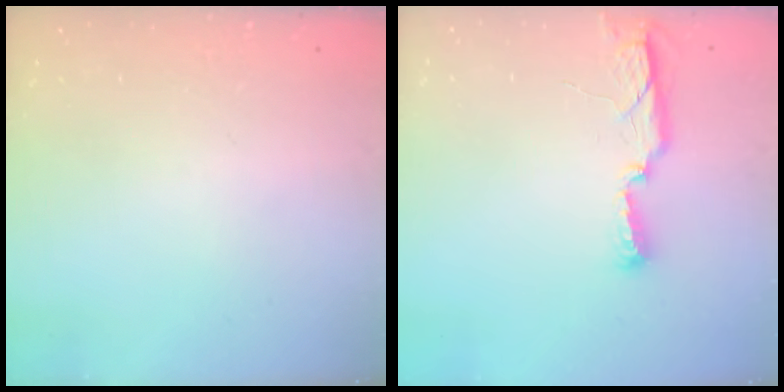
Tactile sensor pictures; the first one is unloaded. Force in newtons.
{"total": 6.6, "press": 6.5, "slide": 1.1}